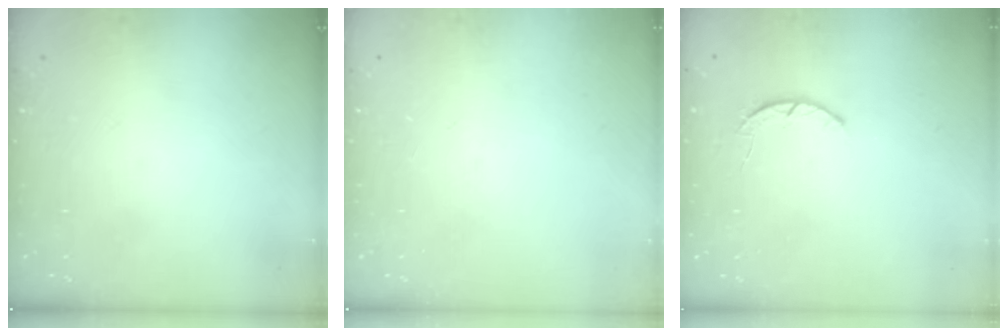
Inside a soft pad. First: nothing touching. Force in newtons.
{"total": 0.0}
{"total": 2.5, "press": 2.5, "slide": 0.5}